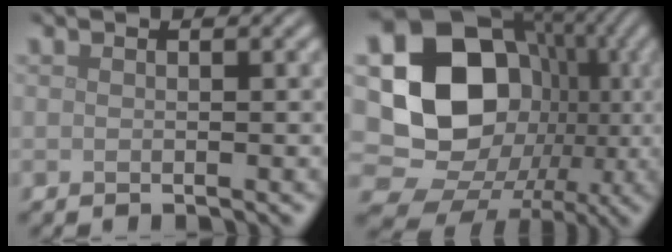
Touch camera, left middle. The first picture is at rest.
{"total": 17.3, "force": [-0.1, 14.9, 8.8], "torque": [-0.130, 0.002, -0.007]}